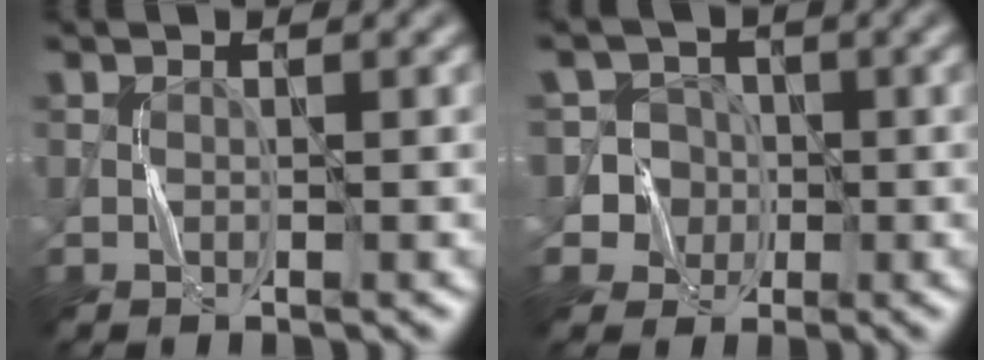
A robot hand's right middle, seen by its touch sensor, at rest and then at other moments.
{"total": 5.6, "force": [-0.6, 5.4, 1.1], "torque": [-0.009, 0.029, -0.032]}